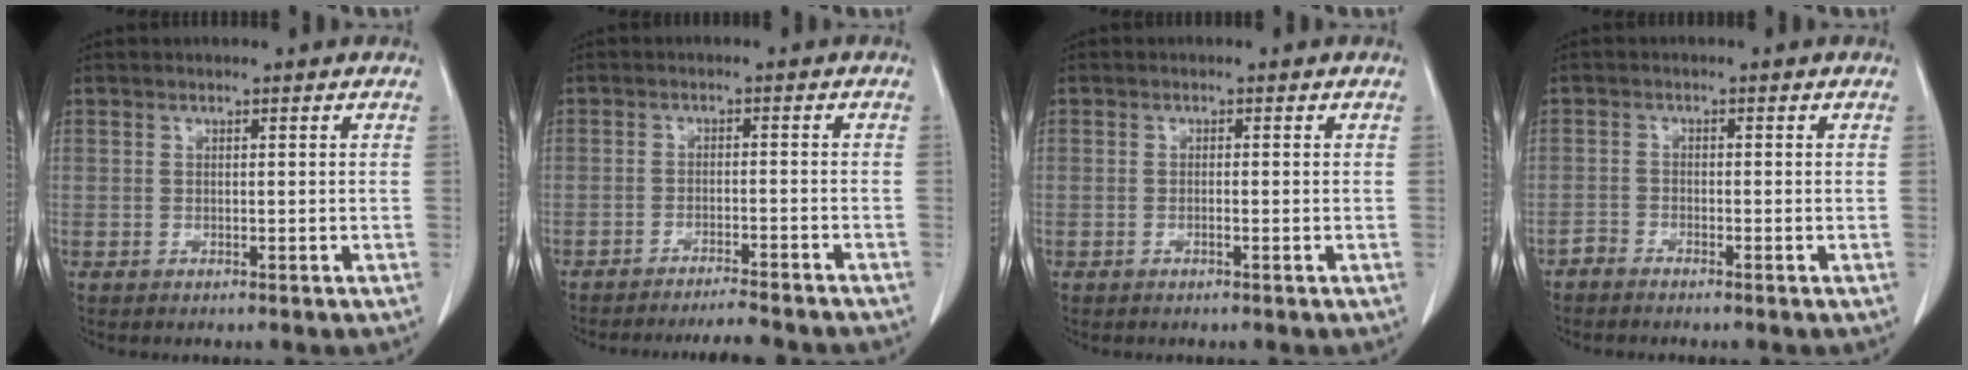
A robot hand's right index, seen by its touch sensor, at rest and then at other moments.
{"total": 9.2, "force": [-8.7, -0.1, 3.1], "torque": [-0.033, -0.016, -0.117]}
{"total": 0.6, "force": [-0.3, 0.0, 0.5], "torque": [-0.010, 0.001, -0.005]}
{"total": 1.4, "force": [-1.4, 0.1, 0.3], "torque": [-0.005, 0.000, -0.028]}